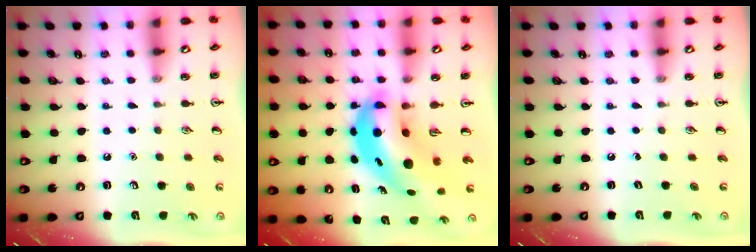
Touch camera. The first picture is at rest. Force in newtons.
{"total": 10.6, "press": 10.2, "slide": 2.9}
{"total": 0.0}